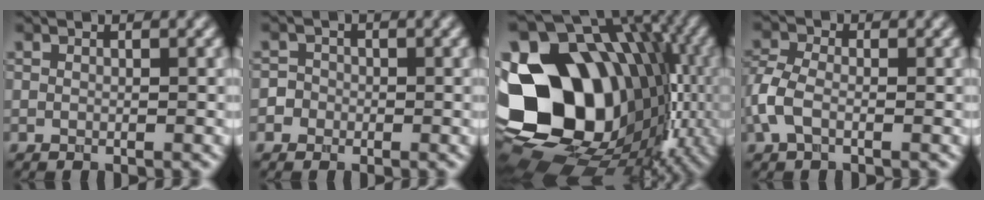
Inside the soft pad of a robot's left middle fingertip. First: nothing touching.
{"total": 1.8, "force": [-0.7, 1.7, 0.2], "torque": [0.012, 0.010, -0.022]}
{"total": 19.9, "force": [-1.2, 15.9, 11.9], "torque": [-0.220, -0.027, 0.006]}
{"total": 3.0, "force": [-1.1, 1.8, 2.2], "torque": [-0.058, 0.006, -0.033]}